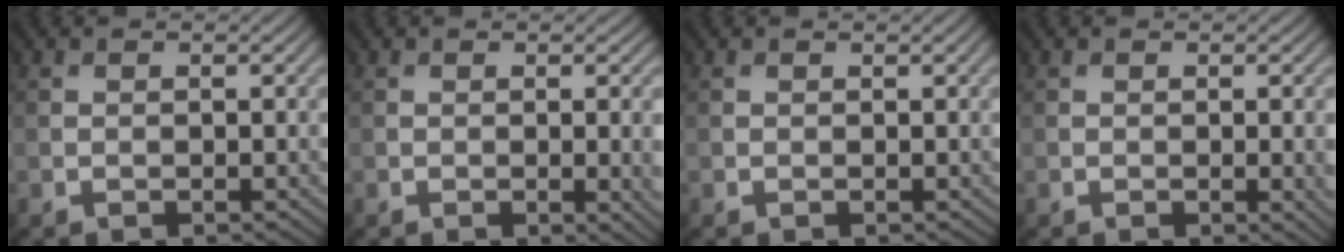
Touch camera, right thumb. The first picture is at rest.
{"total": 3.2, "force": [-0.5, 1.1, 3.0], "torque": [-0.039, -0.010, -0.001]}
{"total": 0.0}
{"total": 2.2, "force": [-0.4, 0.6, 2.1], "torque": [-0.029, -0.008, -0.004]}